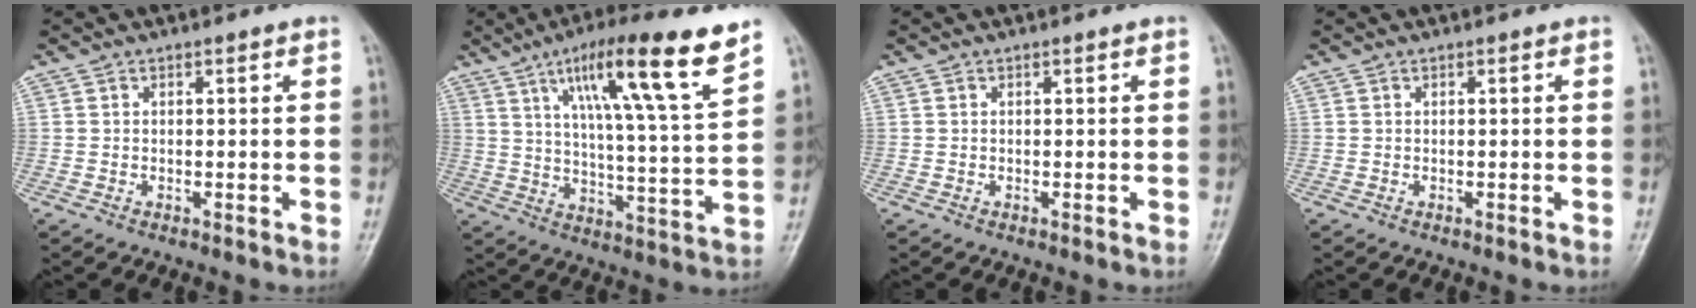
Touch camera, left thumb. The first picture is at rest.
{"total": 18.1, "force": [10.5, 1.8, 14.6], "torque": [-0.222, -0.042, 0.168]}
{"total": 0.0}
{"total": 0.0}